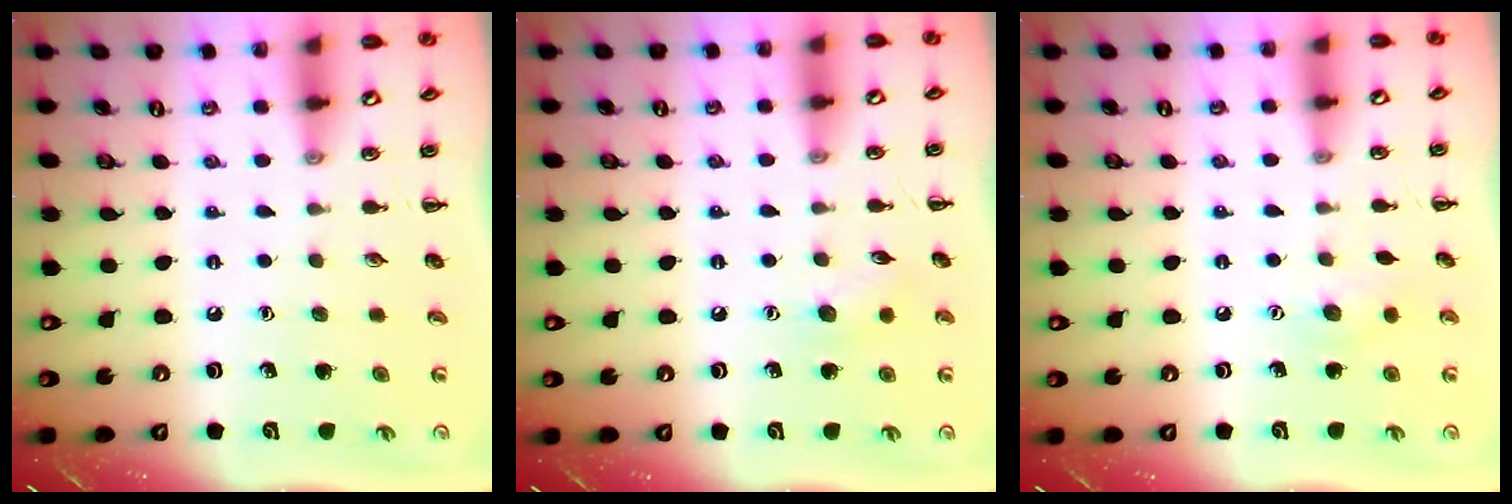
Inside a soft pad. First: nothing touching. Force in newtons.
{"total": 6.3, "press": 6.0, "slide": 1.7}
{"total": 6.5, "press": 6.3, "slide": 1.4}